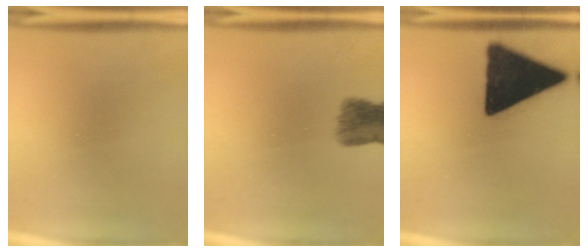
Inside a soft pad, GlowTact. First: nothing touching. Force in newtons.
{"total": 6.0}
{"total": 14.3}